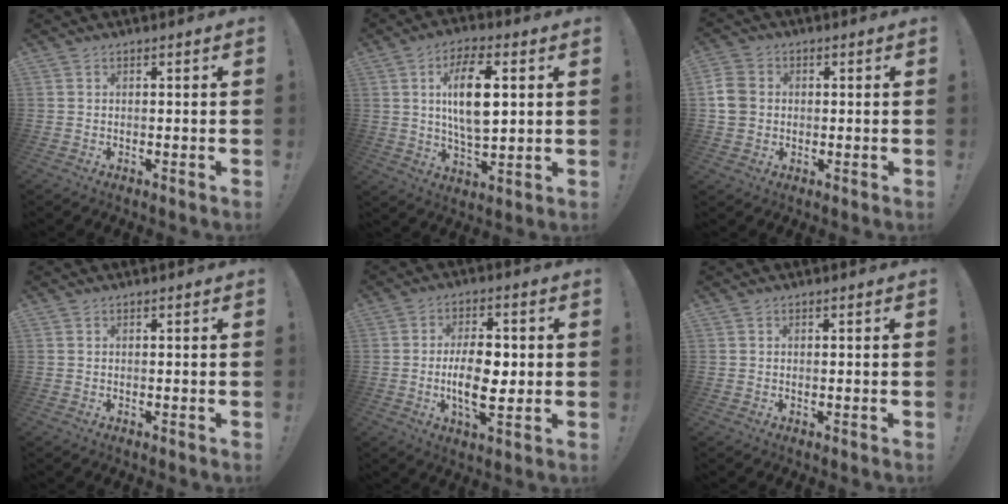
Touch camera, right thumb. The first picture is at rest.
{"total": 13.7, "force": [3.1, 6.7, 11.6], "torque": [-0.183, -0.002, 0.049]}
{"total": 7.2, "force": [0.3, 6.2, 3.7], "torque": [-0.079, 0.008, 0.009]}
{"total": 0.0}
{"total": 12.3, "force": [-1.0, 5.8, 10.9], "torque": [-0.178, -0.003, -0.023]}
{"total": 0.0}